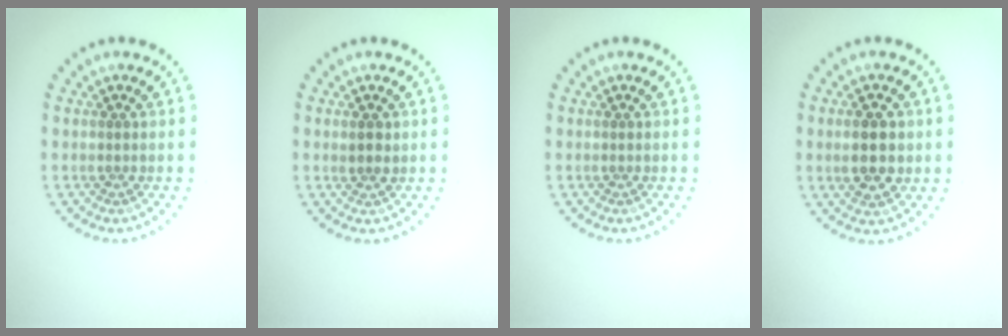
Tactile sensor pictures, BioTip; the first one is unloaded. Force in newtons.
{"total": 1.4, "press": 1.3, "slide": 0.4}
{"total": 0.0}
{"total": 3.4, "press": 3.4, "slide": 0.1}